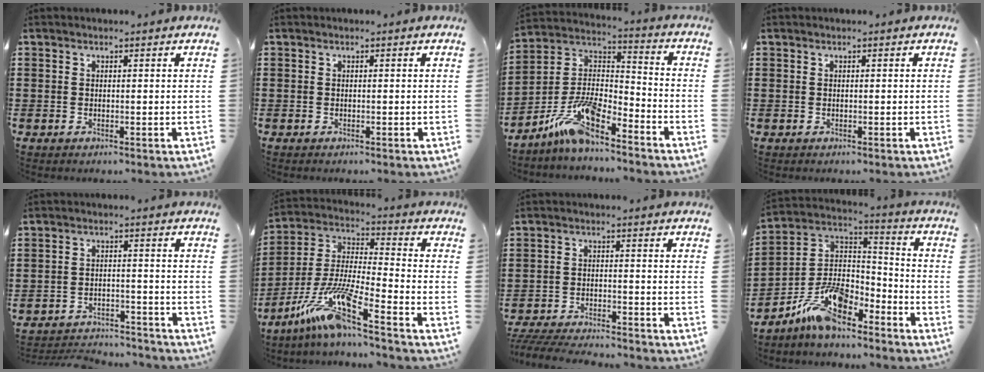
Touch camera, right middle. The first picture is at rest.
{"total": 0.0}
{"total": 11.7, "force": [-8.8, 2.8, 7.2], "torque": [-0.158, 0.012, -0.174]}
{"total": 0.0}
{"total": 3.7, "force": [-3.7, 0.5, 0.2], "torque": [-0.008, 0.005, -0.079]}
{"total": 12.7, "force": [-9.0, 0.3, 8.9], "torque": [-0.201, -0.015, -0.185]}
{"total": 5.1, "force": [-5.0, 0.3, 1.1], "torque": [-0.029, -0.005, -0.102]}
{"total": 12.0, "force": [-9.3, 4.0, 6.5], "torque": [-0.137, 0.025, -0.184]}